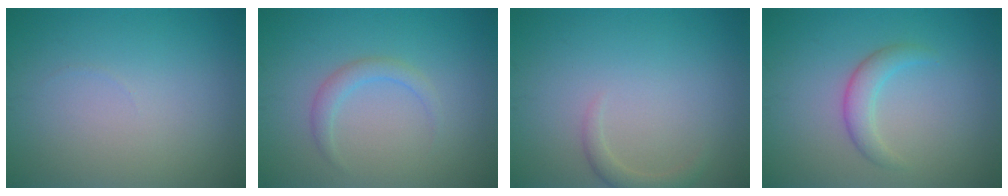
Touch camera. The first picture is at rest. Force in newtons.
{"total": 1.7, "press": 1.7, "slide": 0.1}
{"total": 1.4, "press": 1.4, "slide": 0.1}
{"total": 2.2, "press": 2.2, "slide": 0.2}